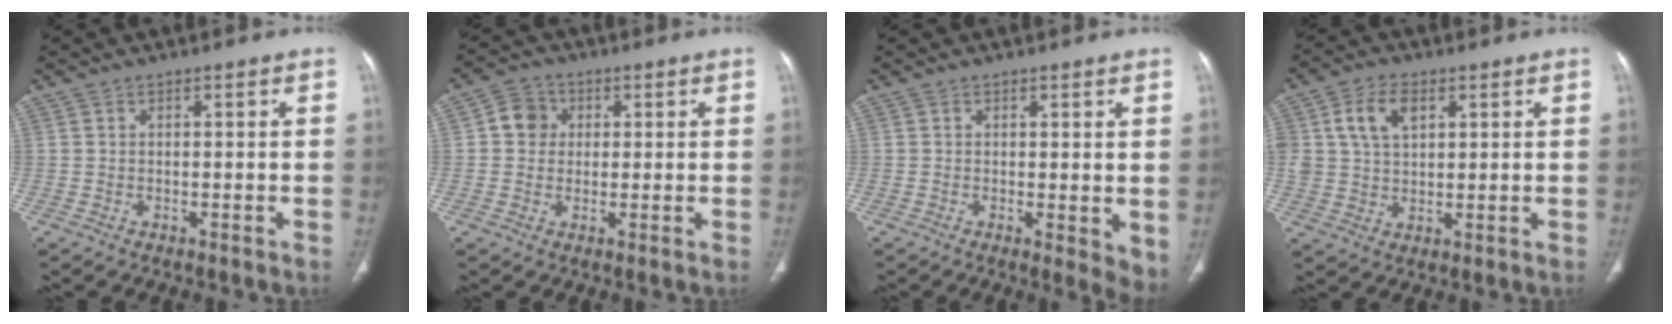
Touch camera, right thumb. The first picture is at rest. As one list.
[{"total": 5.2, "force": [0.9, 4.8, 1.9], "torque": [-0.012, 0.007, 0.007]}, {"total": 4.8, "force": [0.1, 1.9, 4.5], "torque": [-0.055, -0.014, 0.000]}, {"total": 8.0, "force": [2.9, 5.3, 5.3], "torque": [-0.087, -0.004, 0.057]}]